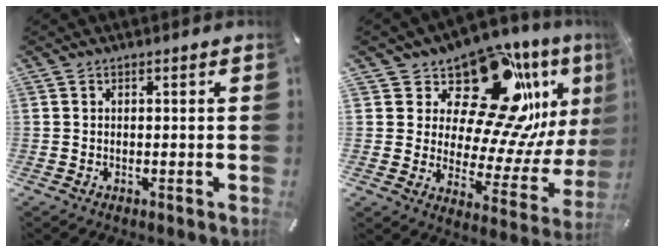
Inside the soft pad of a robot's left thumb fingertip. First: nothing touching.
{"total": 22.6, "force": [14.4, 10.5, 14.0], "torque": [-0.195, -0.106, 0.241]}